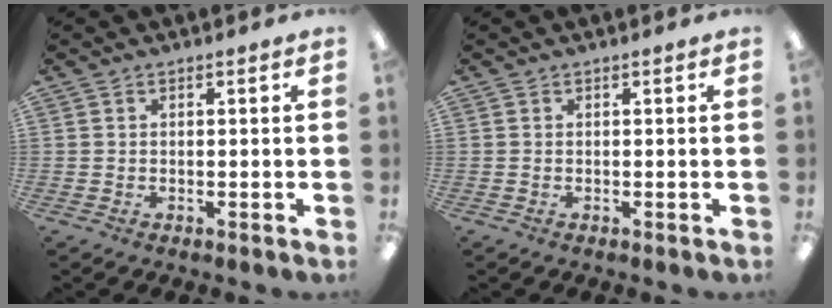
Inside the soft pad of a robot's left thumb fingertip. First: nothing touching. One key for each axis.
{"total": 0.0}